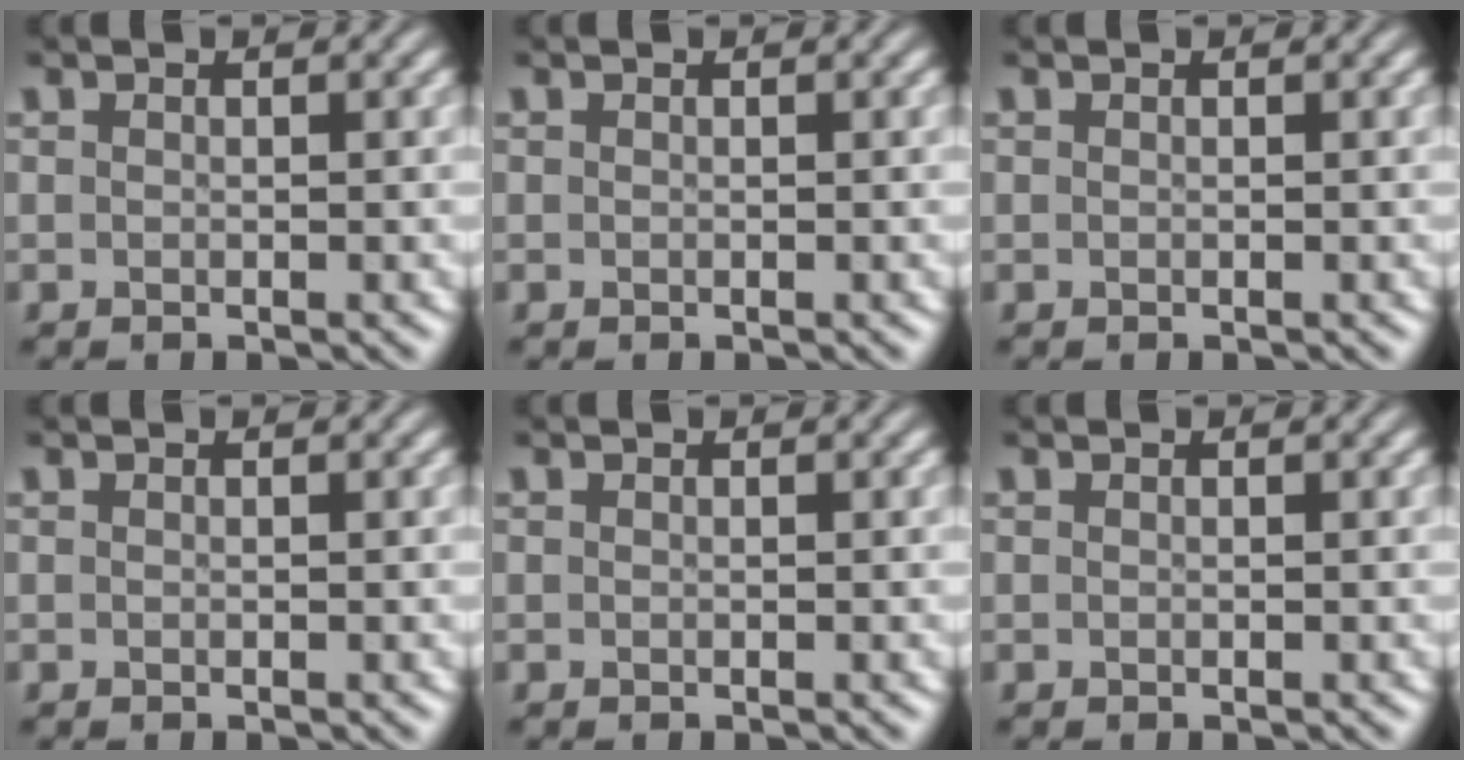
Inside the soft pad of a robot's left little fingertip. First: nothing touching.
{"total": 0.0}
{"total": 0.0}
{"total": 0.0}
{"total": 0.0}
{"total": 0.0}